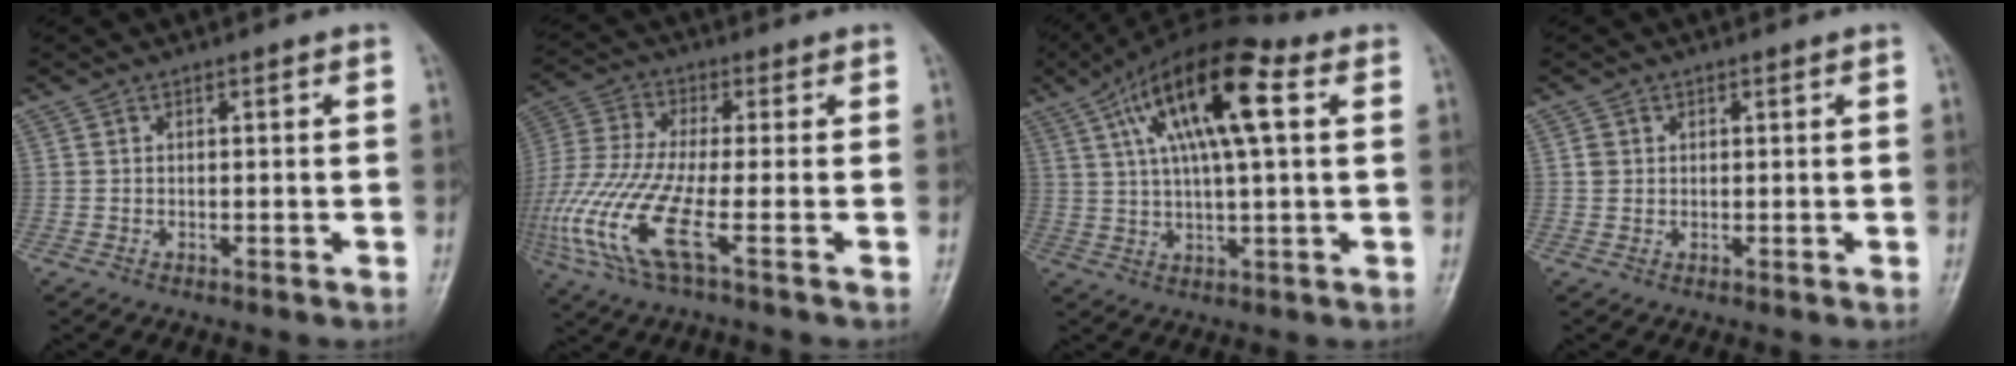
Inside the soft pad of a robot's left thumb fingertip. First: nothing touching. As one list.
[{"total": 14.7, "force": [-4.7, 3.1, 13.6], "torque": [-0.338, -0.002, -0.099]}, {"total": 16.9, "force": [5.7, 5.3, 15.0], "torque": [-0.260, 0.016, 0.089]}, {"total": 1.3, "force": [0.4, 1.2, 0.5], "torque": [-0.002, -0.001, 0.008]}]